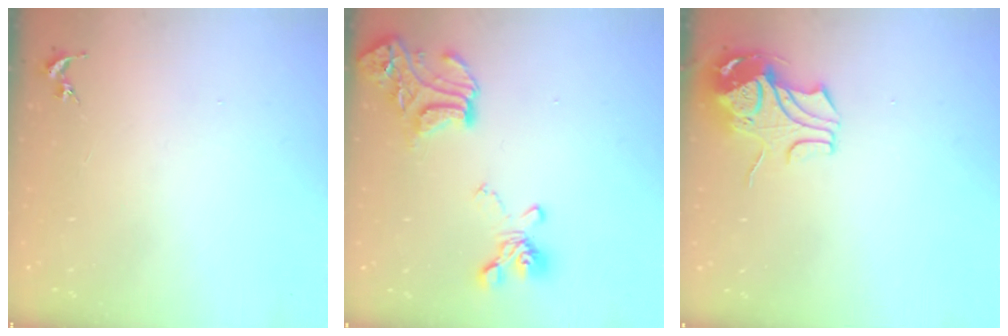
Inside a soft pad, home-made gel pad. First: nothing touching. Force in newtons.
{"total": 17.9, "press": 17.8, "slide": 1.8}
{"total": 9.4, "press": 9.4, "slide": 0.9}